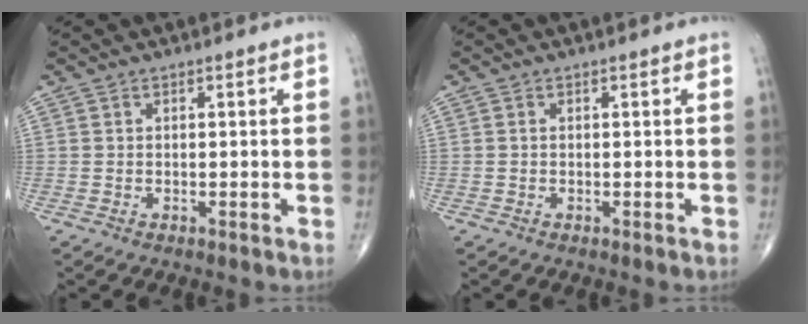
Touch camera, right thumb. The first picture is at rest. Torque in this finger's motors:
{"motor_torque": [-0.25, -0.24, 0.26, 0.01, 0.03]}